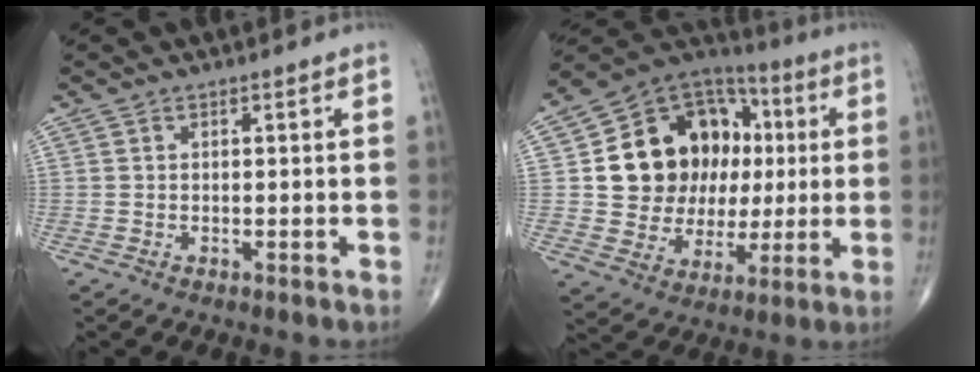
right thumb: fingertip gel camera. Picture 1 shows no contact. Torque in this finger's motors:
{"motor_torque": [0.94, 3.43, 0.73, -0.18, 0.10]}